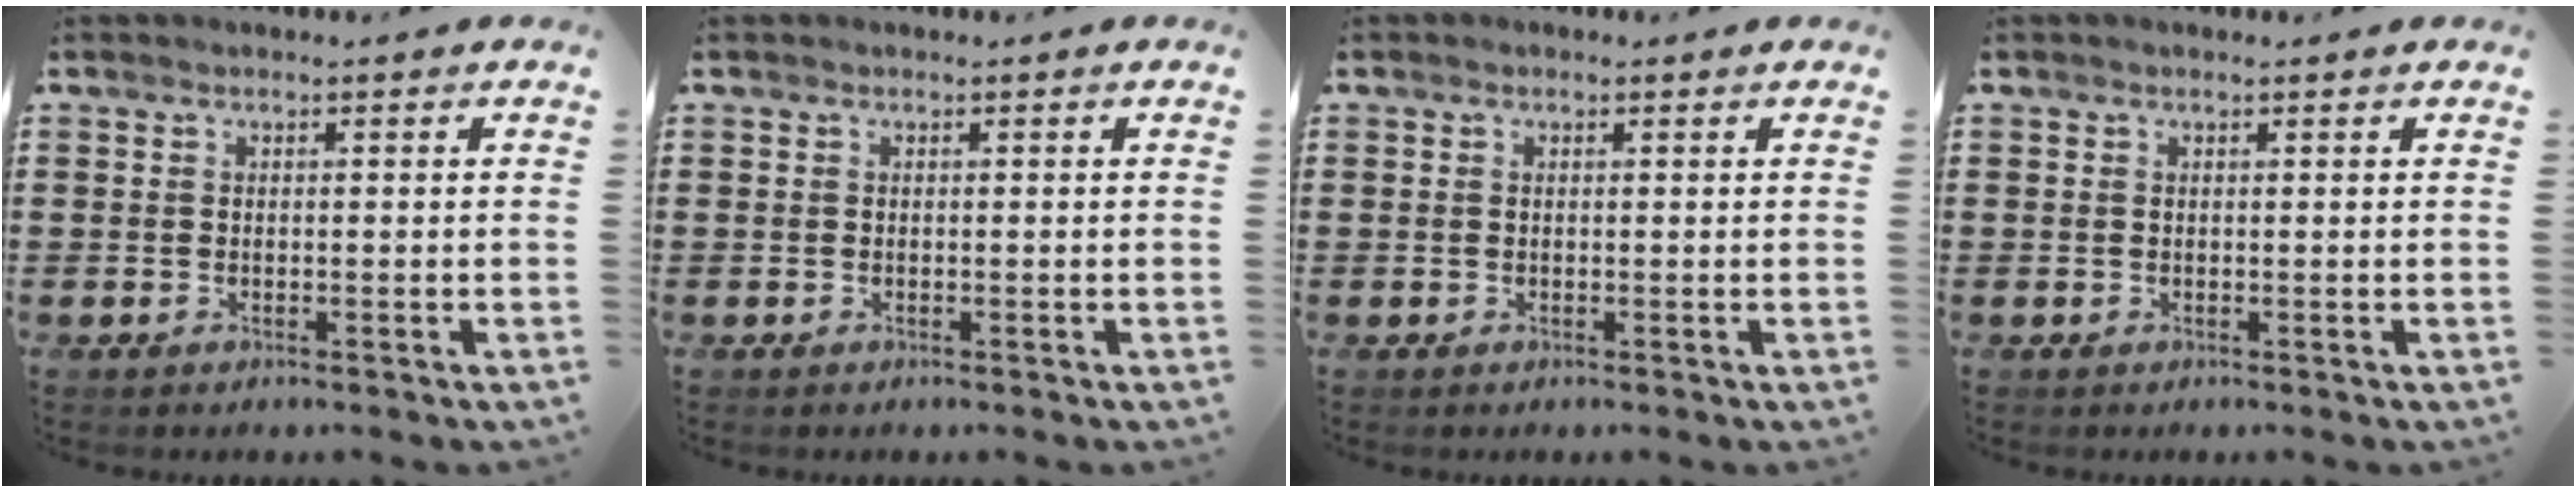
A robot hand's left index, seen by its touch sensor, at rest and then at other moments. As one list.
[{"total": 0.0}, {"total": 0.0}, {"total": 0.0}]